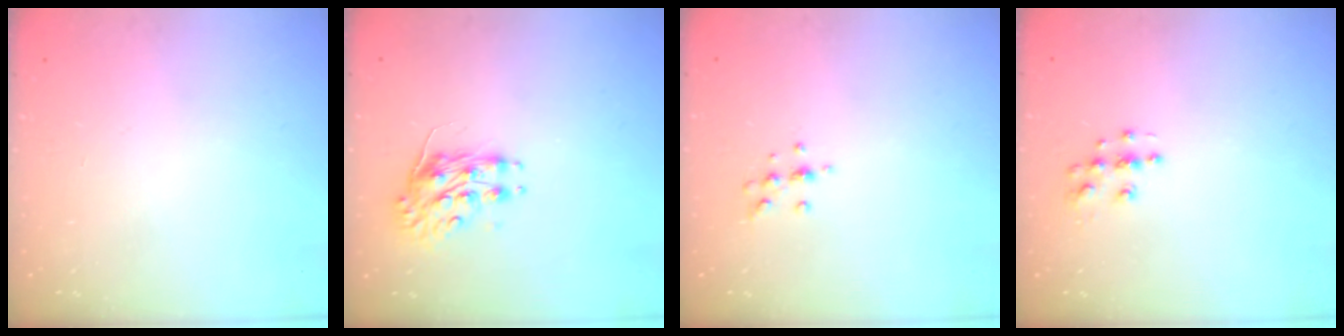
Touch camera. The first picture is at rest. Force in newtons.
{"total": 8.4, "press": 8.4, "slide": 0.3}
{"total": 6.0, "press": 5.6, "slide": 2.0}
{"total": 5.9, "press": 5.9, "slide": 0.1}